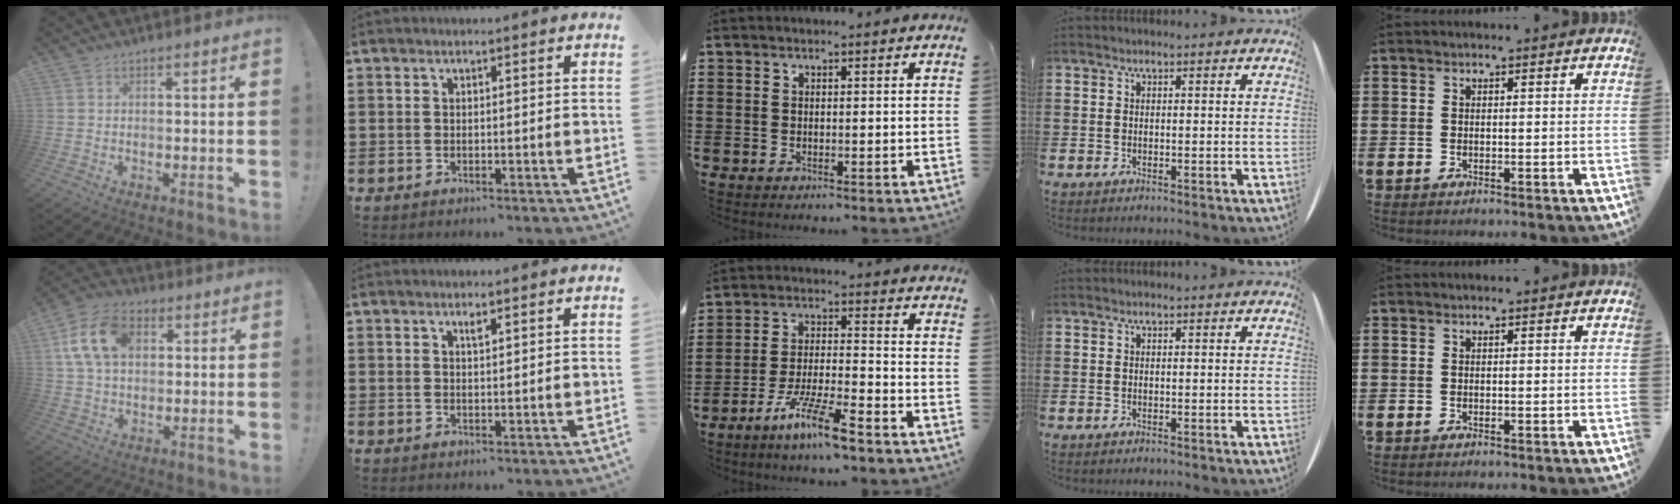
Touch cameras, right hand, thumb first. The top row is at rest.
{"thumb": {"total": 14.3, "force": [4.2, 9.8, 9.5], "torque": [-0.180, 0.003, 0.082]}, "index": {"total": 1.1, "force": [0.7, 0.2, 0.8], "torque": [-0.017, 0.001, 0.011]}, "middle": {"total": 8.7, "force": [-6.3, 0.5, 5.9], "torque": [-0.126, -0.009, -0.122]}}